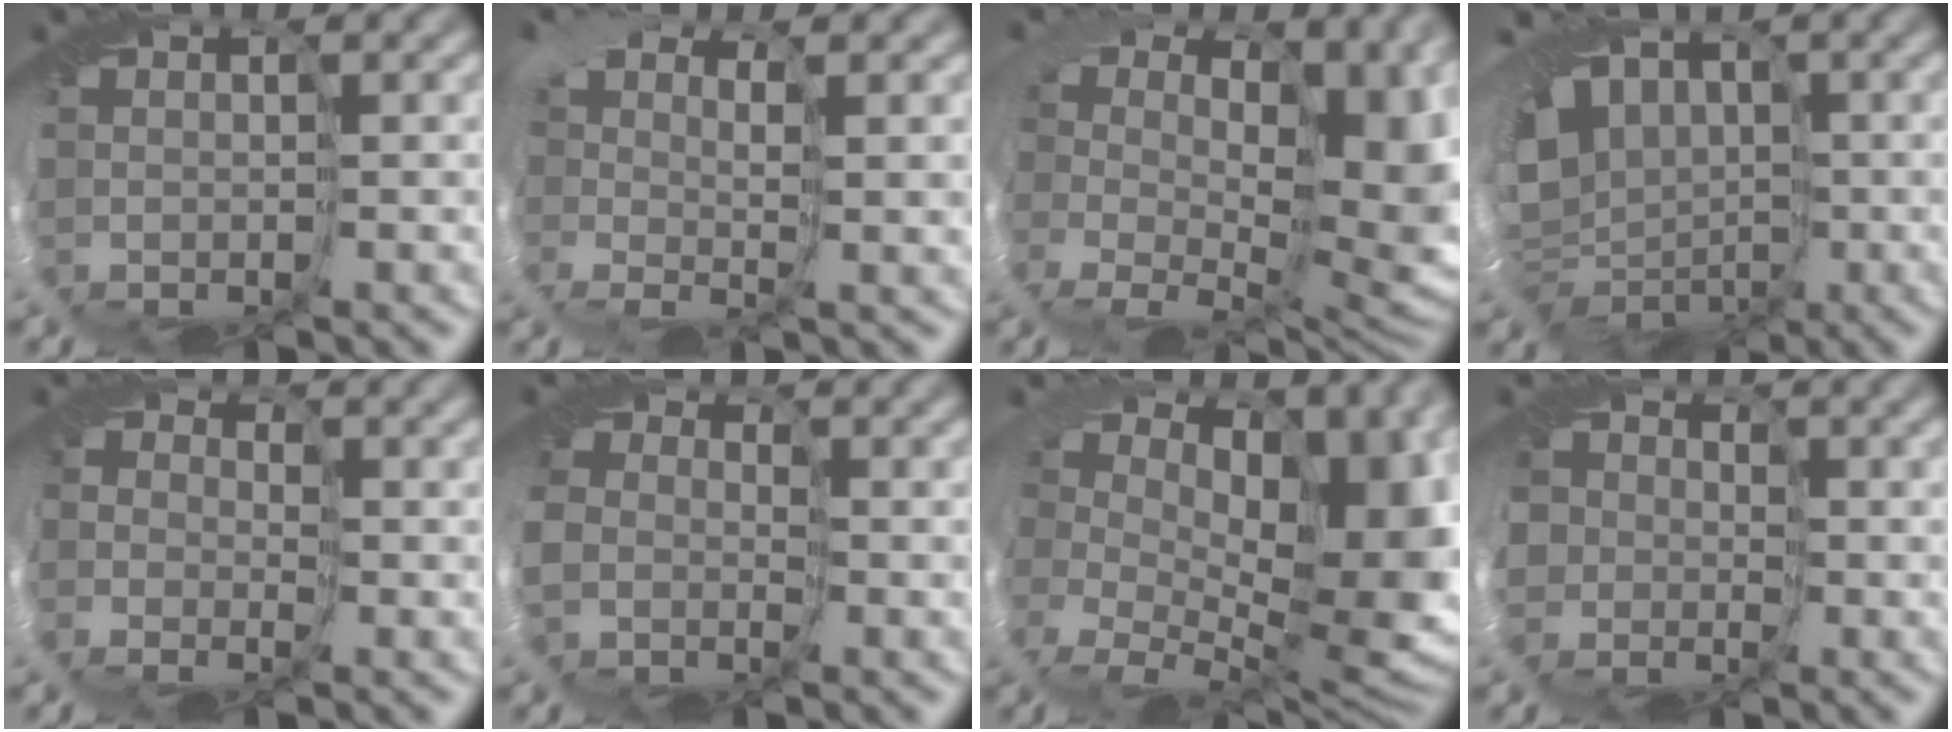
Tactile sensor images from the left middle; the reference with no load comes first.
{"total": 2.0, "force": [0.7, -0.5, 1.8], "torque": [-0.021, -0.011, 0.005]}
{"total": 8.4, "force": [1.2, 5.7, 6.0], "torque": [-0.075, -0.055, 0.027]}
{"total": 10.5, "force": [-0.2, 8.1, 6.7], "torque": [-0.114, -0.028, -0.002]}
{"total": 2.9, "force": [-0.5, 2.8, 0.6], "torque": [0.009, -0.004, -0.034]}
{"total": 3.0, "force": [-0.8, 2.7, 0.8], "torque": [-0.018, -0.023, -0.024]}
{"total": 10.9, "force": [2.4, 7.3, 7.8], "torque": [-0.080, -0.032, 0.053]}
{"total": 4.0, "force": [-0.1, 4.0, 0.8], "torque": [-0.014, 0.000, -0.040]}